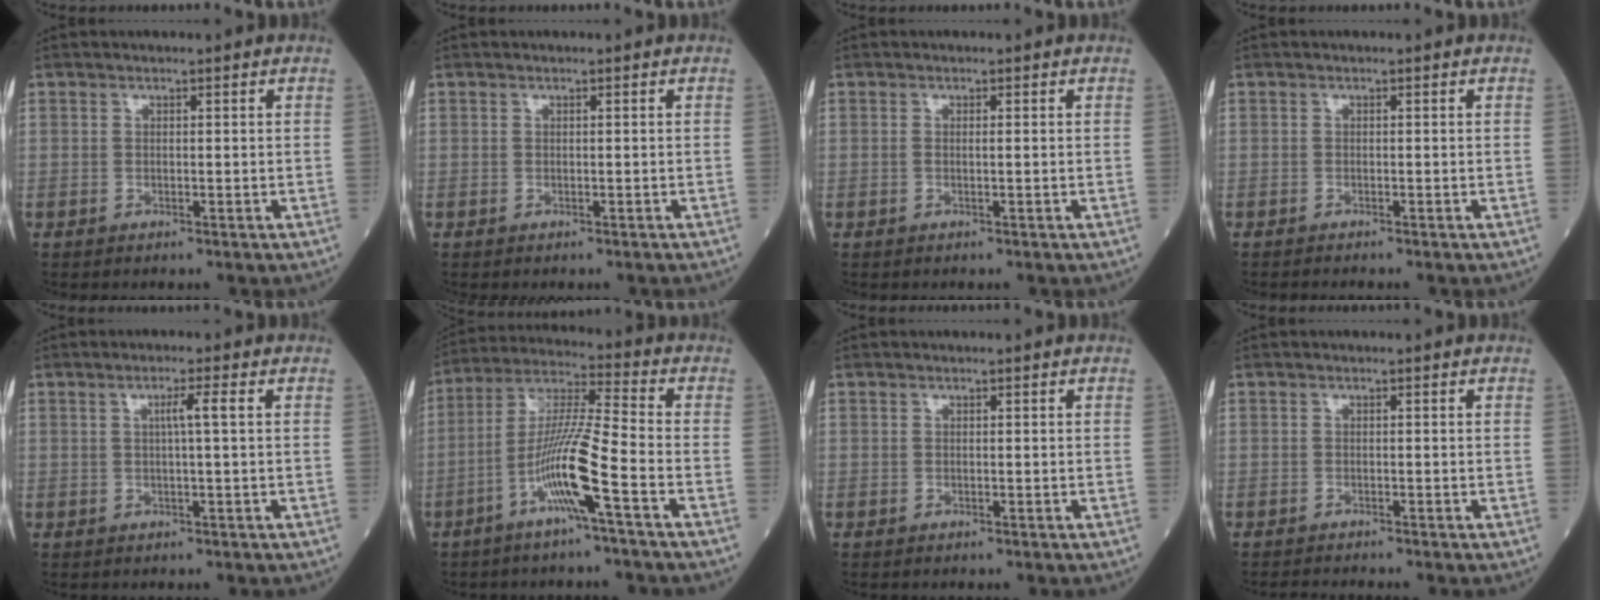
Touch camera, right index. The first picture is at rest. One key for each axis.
{"total": 0.6, "fx": -0.6, "fy": 0.0, "fz": 0.3, "tx": -0.003, "ty": 0.001, "tz": -0.008}
{"total": 0.7, "fx": 0.0, "fy": 0.0, "fz": 0.7, "tx": -0.018, "ty": -0.001, "tz": -0.001}
{"total": 1.2, "fx": -1.1, "fy": -0.2, "fz": 0.4, "tx": -0.005, "ty": 0.001, "tz": -0.015}
{"total": 2.5, "fx": 0.5, "fy": -0.5, "fz": 2.4, "tx": -0.043, "ty": 0.001, "tz": 0.007}
{"total": 11.1, "fx": -4.7, "fy": -0.6, "fz": 10.1, "tx": -0.200, "ty": 0.003, "tz": -0.093}
{"total": 0.0}
{"total": 1.4, "fx": -1.3, "fy": -0.5, "fz": 0.0, "tx": -0.006, "ty": -0.007, "tz": -0.023}